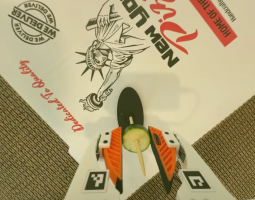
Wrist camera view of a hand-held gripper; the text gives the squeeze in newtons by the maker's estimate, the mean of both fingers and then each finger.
{"total": 7.6, "left": 7.6, "right": 7.7}